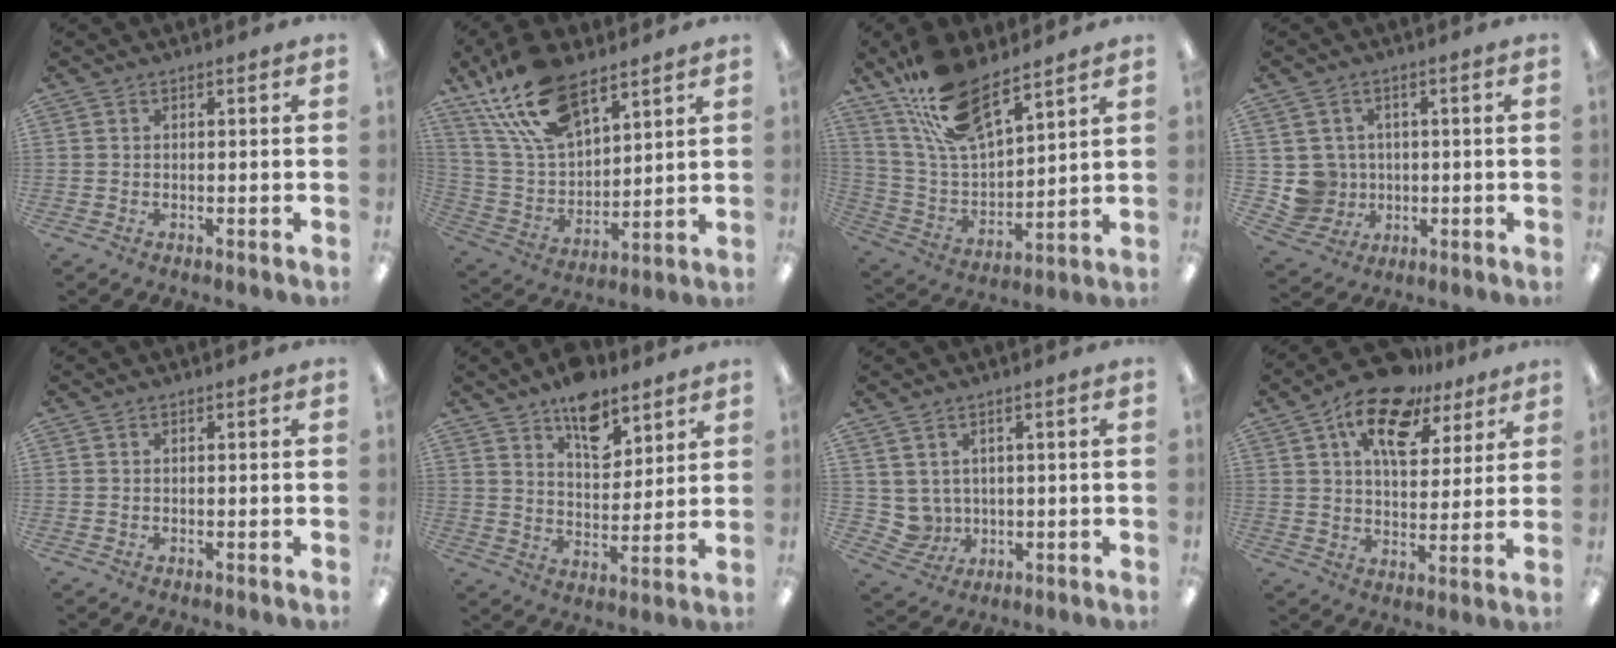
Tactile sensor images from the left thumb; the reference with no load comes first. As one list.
[{"total": 20.0, "force": [12.8, 9.7, 12.0], "torque": [-0.249, -0.053, 0.227]}, {"total": 17.3, "force": [13.1, 6.2, 9.5], "torque": [-0.206, -0.064, 0.237]}, {"total": 6.2, "force": [0.6, 6.2, 0.4], "torque": [-0.029, 0.003, 0.022]}, {"total": 0.0}, {"total": 11.3, "force": [7.9, 5.8, 5.6], "torque": [-0.068, -0.045, 0.138]}, {"total": 4.5, "force": [2.3, 3.9, 0.4], "torque": [-0.034, -0.009, 0.047]}, {"total": 15.4, "force": [9.8, 7.8, 9.0], "torque": [-0.148, -0.043, 0.171]}]